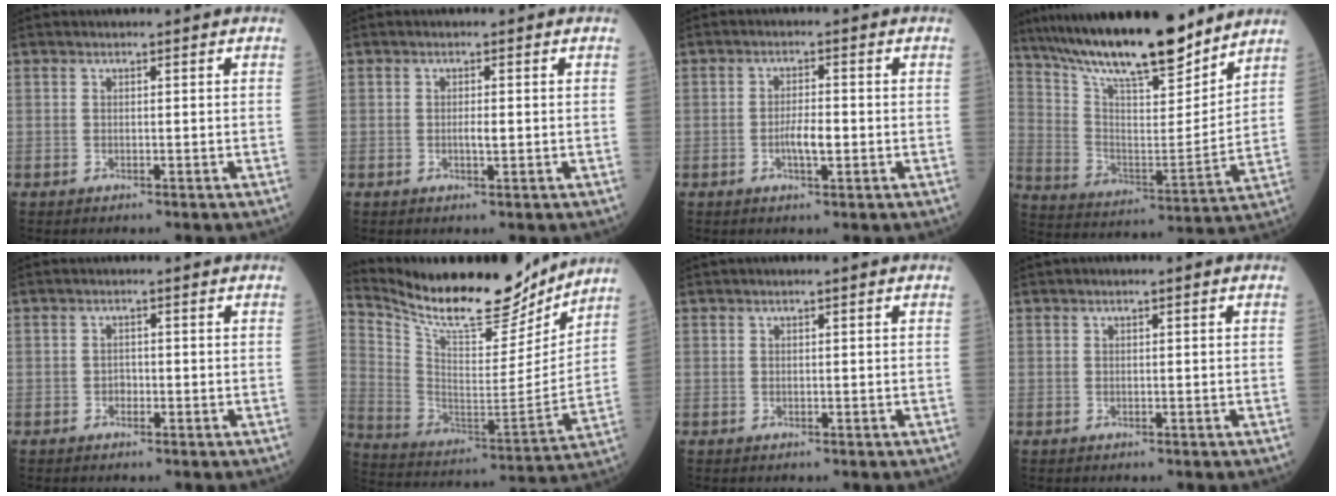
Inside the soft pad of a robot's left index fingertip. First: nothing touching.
{"total": 1.4, "force": [-0.1, 0.3, 1.4], "torque": [-0.028, 0.000, -0.001]}
{"total": 3.5, "force": [-0.8, 0.9, 3.2], "torque": [-0.062, 0.001, -0.014]}
{"total": 21.1, "force": [17.6, 3.5, 11.1], "torque": [-0.198, 0.002, 0.302]}
{"total": 1.0, "force": [-0.4, 0.8, 0.5], "torque": [-0.006, 0.004, -0.009]}
{"total": 21.3, "force": [18.8, 4.9, 8.9], "torque": [-0.172, -0.021, 0.308]}
{"total": 0.9, "force": [0.4, 0.1, 0.8], "torque": [-0.016, 0.007, 0.005]}
{"total": 1.2, "force": [0.5, 0.2, 1.1], "torque": [-0.022, 0.009, 0.006]}